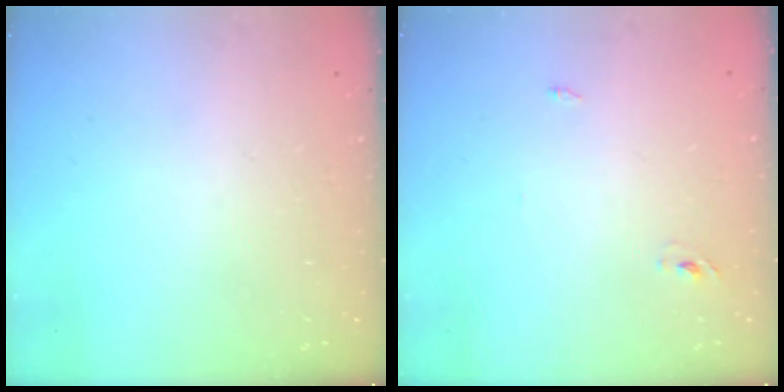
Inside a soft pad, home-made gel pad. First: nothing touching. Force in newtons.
{"total": 2.4, "press": 2.1, "slide": 1.0}